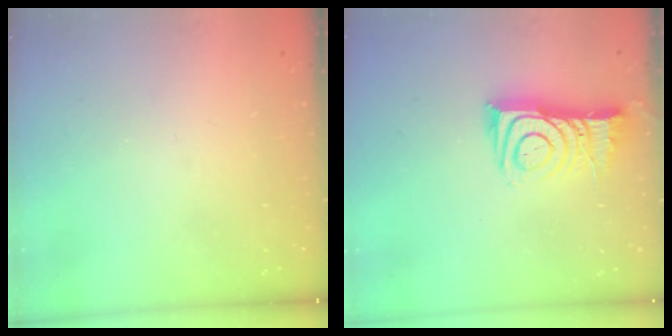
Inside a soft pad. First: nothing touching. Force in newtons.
{"total": 11.8, "press": 11.8, "slide": 1.1}